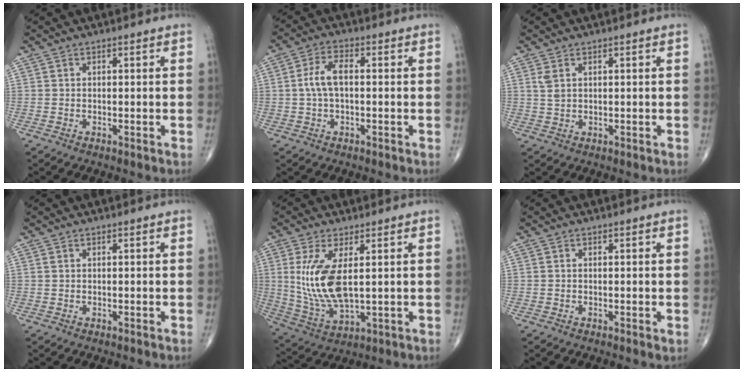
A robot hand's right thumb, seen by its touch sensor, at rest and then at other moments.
{"total": 5.4, "force": [0.1, 2.6, 4.8], "torque": [-0.102, 0.017, -0.001]}
{"total": 1.9, "force": [0.9, 0.9, 1.4], "torque": [-0.031, 0.004, 0.026]}
{"total": 0.0}
{"total": 12.2, "force": [2.0, 5.0, 11.0], "torque": [-0.236, -0.018, 0.054]}
{"total": 0.5, "force": [0.0, 0.1, 0.5], "torque": [-0.009, -0.002, 0.000]}